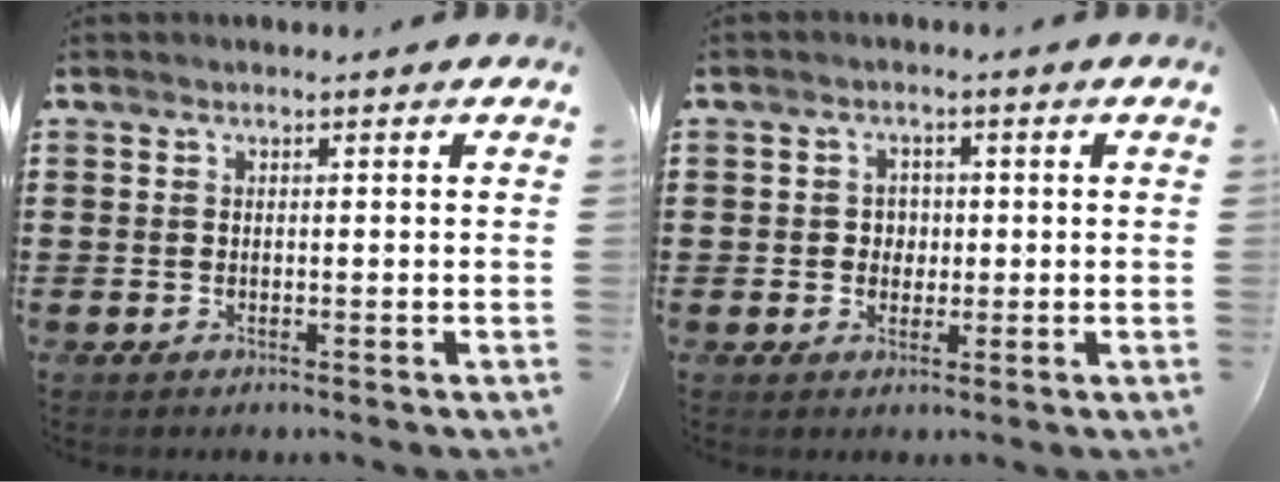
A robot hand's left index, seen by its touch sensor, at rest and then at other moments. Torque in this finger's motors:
{"motor_torque": [-0.23, 0.62, -0.02, -0.01]}